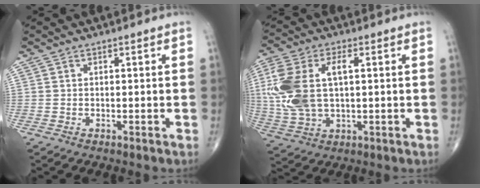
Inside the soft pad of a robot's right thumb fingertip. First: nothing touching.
{"total": 15.1, "force": [2.0, 8.1, 12.6], "torque": [-0.294, 0.011, 0.044]}